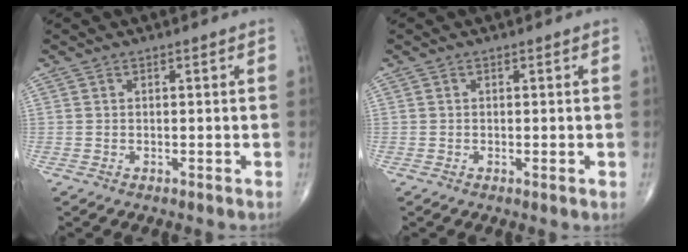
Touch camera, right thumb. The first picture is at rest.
{"total": 0.8, "force": [-0.1, 0.0, 0.8], "torque": [-0.015, -0.004, -0.001]}